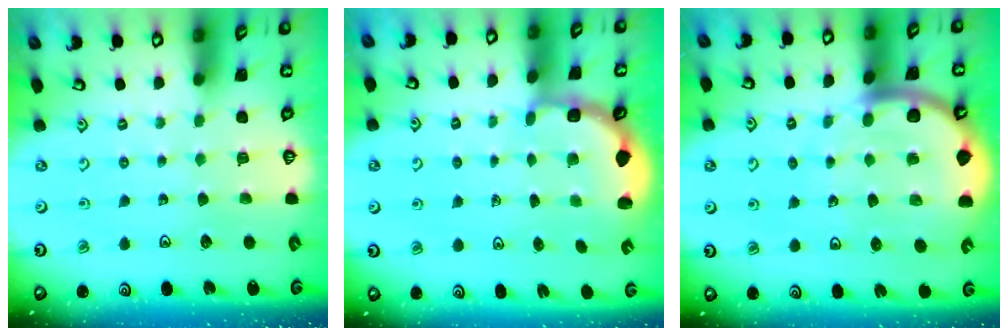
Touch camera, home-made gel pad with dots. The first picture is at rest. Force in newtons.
{"total": 2.9, "press": 2.5, "slide": 1.4}
{"total": 9.3, "press": 9.2, "slide": 1.2}